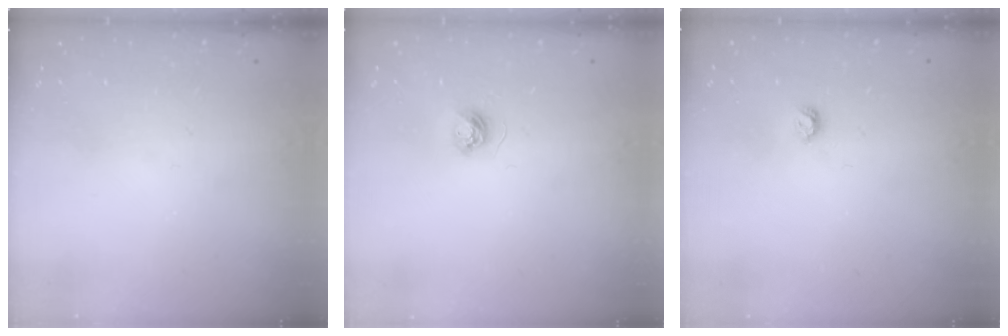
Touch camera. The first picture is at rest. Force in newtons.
{"total": 4.0, "press": 4.0, "slide": 0.4}
{"total": 3.9, "press": 3.9, "slide": 0.6}